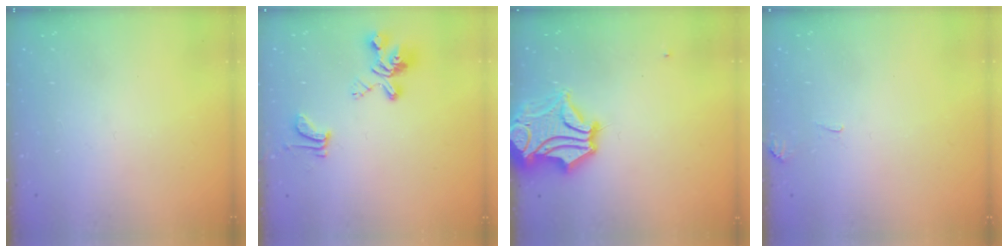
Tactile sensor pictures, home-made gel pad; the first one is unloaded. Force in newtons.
{"total": 7.5, "press": 7.3, "slide": 1.6}
{"total": 6.1, "press": 5.7, "slide": 2.2}
{"total": 2.0, "press": 2.0, "slide": 0.3}